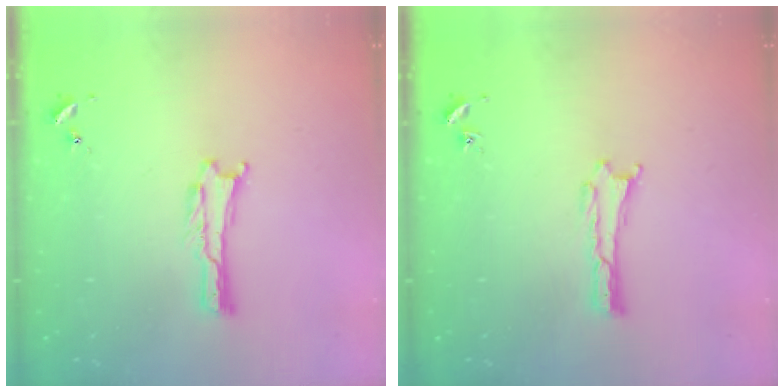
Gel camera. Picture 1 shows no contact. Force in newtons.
{"total": 0.0}